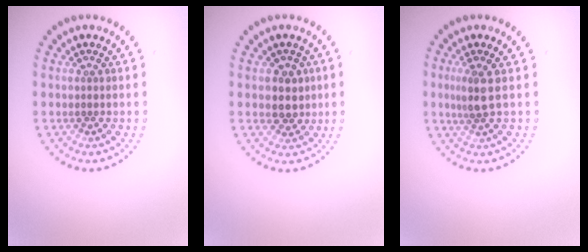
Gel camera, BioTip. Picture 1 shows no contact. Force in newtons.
{"total": 2.5, "press": 2.3, "slide": 1.1}
{"total": 2.1, "press": 1.6, "slide": 1.4}